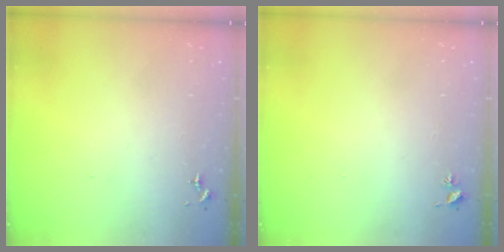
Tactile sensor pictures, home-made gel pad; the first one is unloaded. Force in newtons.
{"total": 2.6, "press": 2.6, "slide": 0.3}